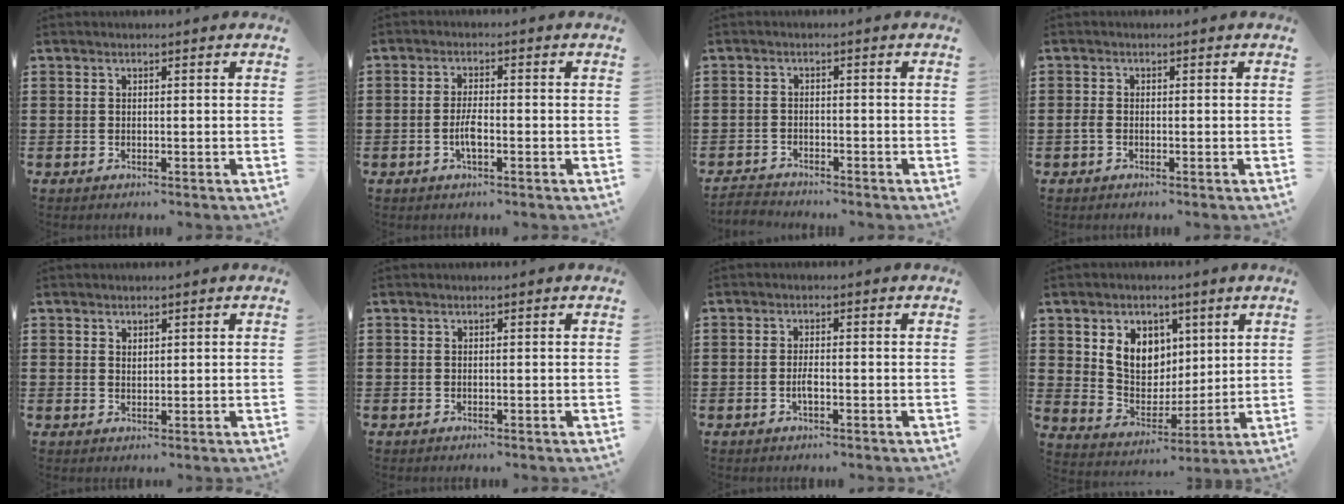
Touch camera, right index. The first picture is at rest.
{"total": 3.3, "force": [-1.0, 1.0, 3.0], "torque": [-0.068, -0.001, -0.024]}
{"total": 2.0, "force": [-2.0, 0.2, -0.1], "torque": [-0.005, 0.000, -0.043]}
{"total": 1.0, "force": [-0.5, 0.6, 0.6], "torque": [-0.022, -0.002, -0.012]}
{"total": 1.2, "force": [1.0, 0.6, 0.2], "torque": [-0.005, 0.001, 0.020]}
{"total": 0.0}
{"total": 2.1, "force": [-0.6, 0.6, 1.9], "torque": [-0.043, -0.001, -0.014]}
{"total": 7.9, "force": [3.2, 6.5, 3.0], "torque": [-0.078, 0.001, 0.059]}